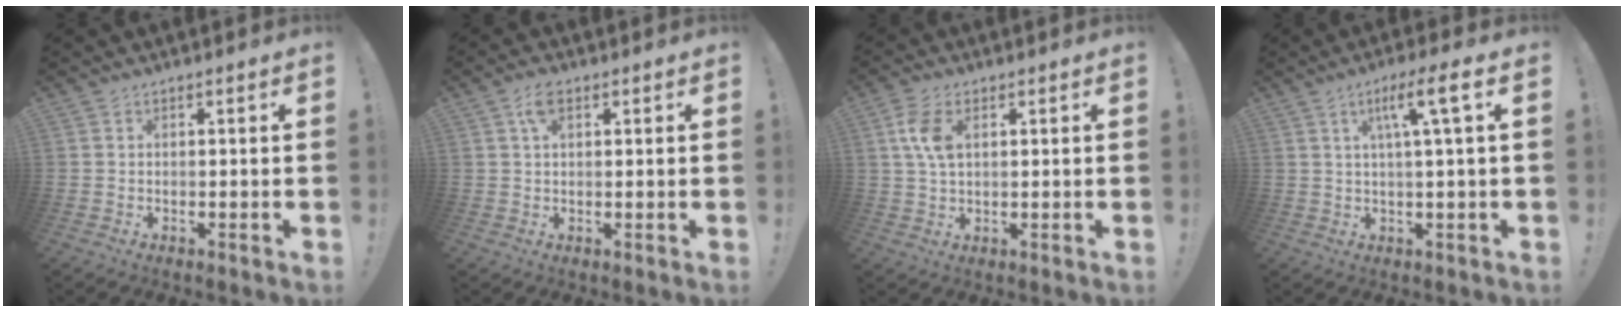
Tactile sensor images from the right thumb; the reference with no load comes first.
{"total": 4.0, "force": [1.7, 2.0, 3.1], "torque": [-0.054, 0.000, 0.028]}
{"total": 7.3, "force": [2.1, 4.0, 5.7], "torque": [-0.121, 0.002, 0.038]}
{"total": 8.1, "force": [2.3, 0.0, 7.8], "torque": [-0.132, 0.001, 0.028]}